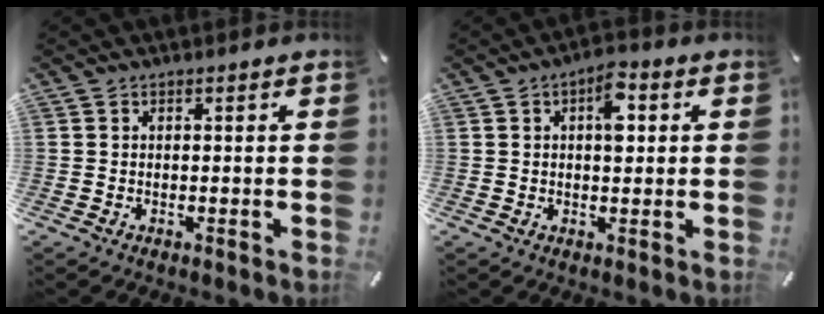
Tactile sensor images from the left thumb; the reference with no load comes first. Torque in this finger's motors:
{"motor_torque": [0.42, 0.73, 0.51, -0.50, 0.20]}